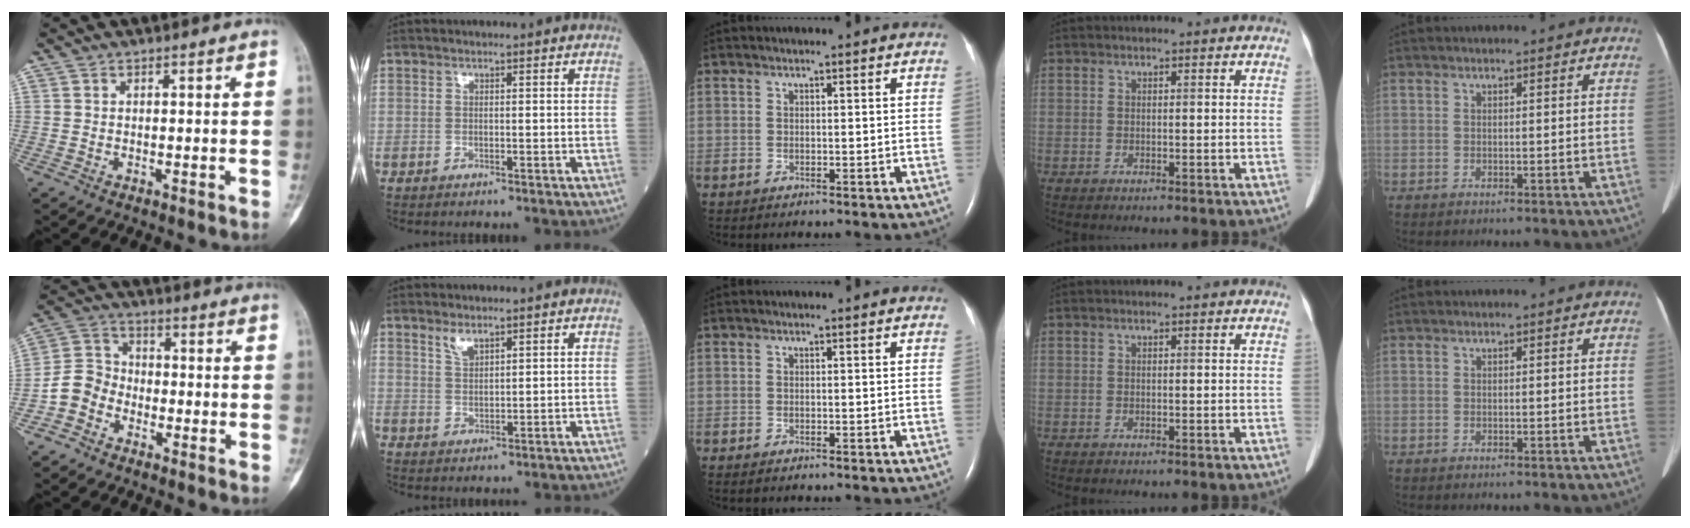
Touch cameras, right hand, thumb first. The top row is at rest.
{"thumb": {"total": 6.7, "force": [-3.2, 5.4, 2.1], "torque": [-0.027, 0.032, -0.075]}, "index": {"total": 2.3, "force": [1.8, 0.7, 1.3], "torque": [-0.027, -0.001, 0.039]}, "middle": {"total": 0.8, "force": [-0.6, 0.1, 0.5], "torque": [-0.014, -0.004, -0.007]}}